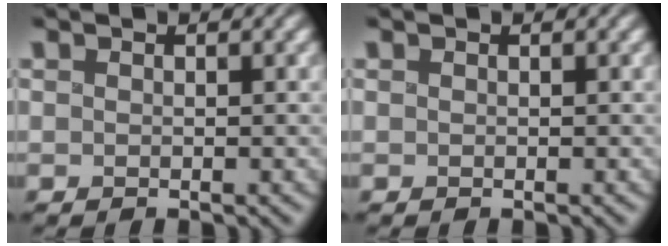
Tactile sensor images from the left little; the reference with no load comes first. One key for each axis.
{"total": 0.0}